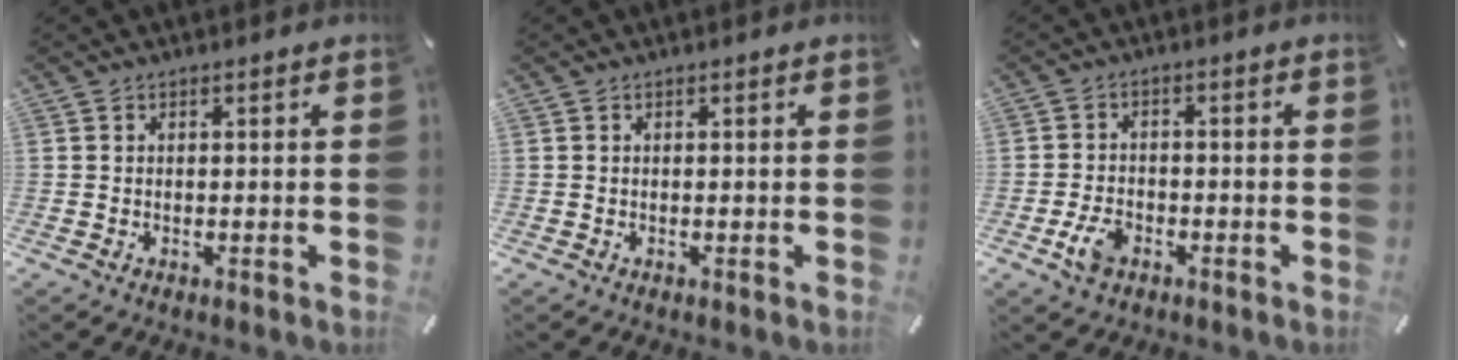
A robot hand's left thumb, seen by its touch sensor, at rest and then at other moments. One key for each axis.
{"total": 0.0}
{"total": 5.4, "fx": -2.6, "fy": 3.4, "fz": 3.3, "tx": -0.078, "ty": 0.006, "tz": -0.050}